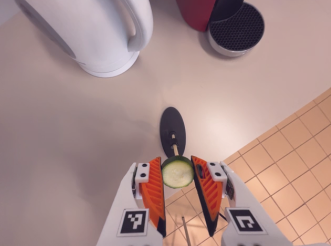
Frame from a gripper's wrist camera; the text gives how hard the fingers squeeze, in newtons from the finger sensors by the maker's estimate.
{"total": 9.4, "left": 9.3, "right": 9.5}